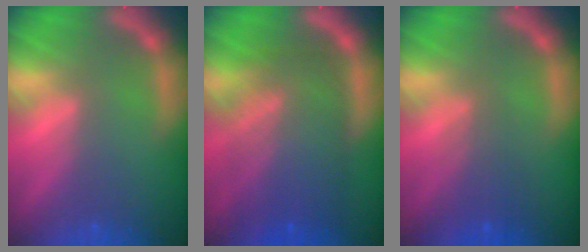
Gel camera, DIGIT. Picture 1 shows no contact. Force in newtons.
{"total": 10.1}
{"total": 3.0}